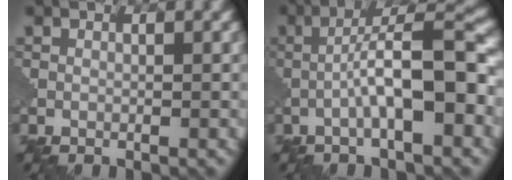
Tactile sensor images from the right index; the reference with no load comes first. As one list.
[{"total": 7.4, "force": [-1.7, 1.6, 7.1], "torque": [-0.110, 0.020, -0.029]}]